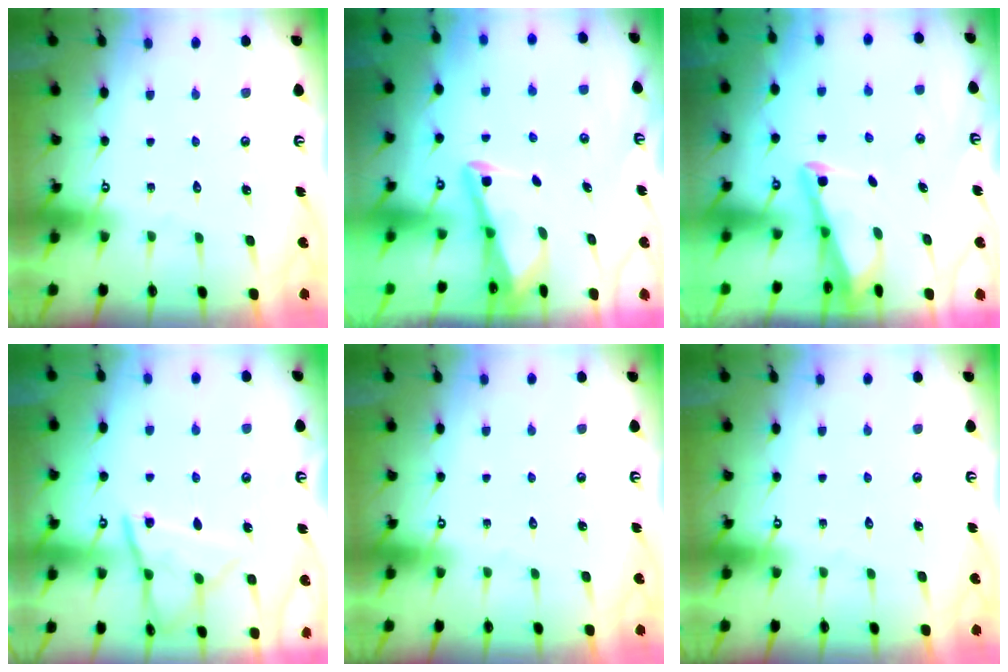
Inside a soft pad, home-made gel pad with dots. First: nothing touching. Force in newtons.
{"total": 2.9, "press": 2.8, "slide": 0.4}
{"total": 2.8, "press": 2.8, "slide": 0.3}
{"total": 10.5, "press": 10.5, "slide": 0.2}
{"total": 0.0}
{"total": 0.0}